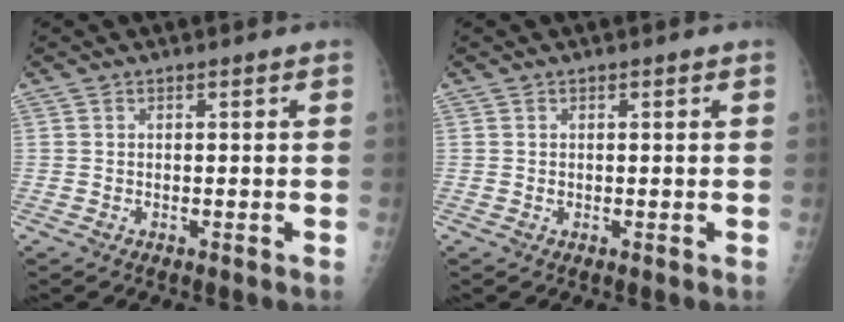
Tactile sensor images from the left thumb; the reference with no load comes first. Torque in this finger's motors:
{"motor_torque": [0.11, 0.04, 0.14, 0.06, 0.00]}